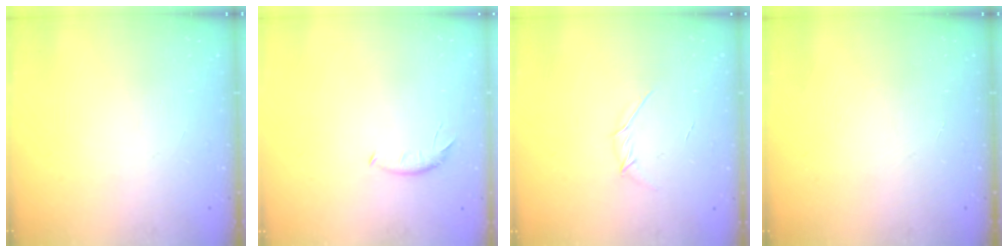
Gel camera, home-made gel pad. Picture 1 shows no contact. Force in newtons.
{"total": 5.5, "press": 5.5, "slide": 0.5}
{"total": 4.2, "press": 4.2, "slide": 0.8}
{"total": 0.0}